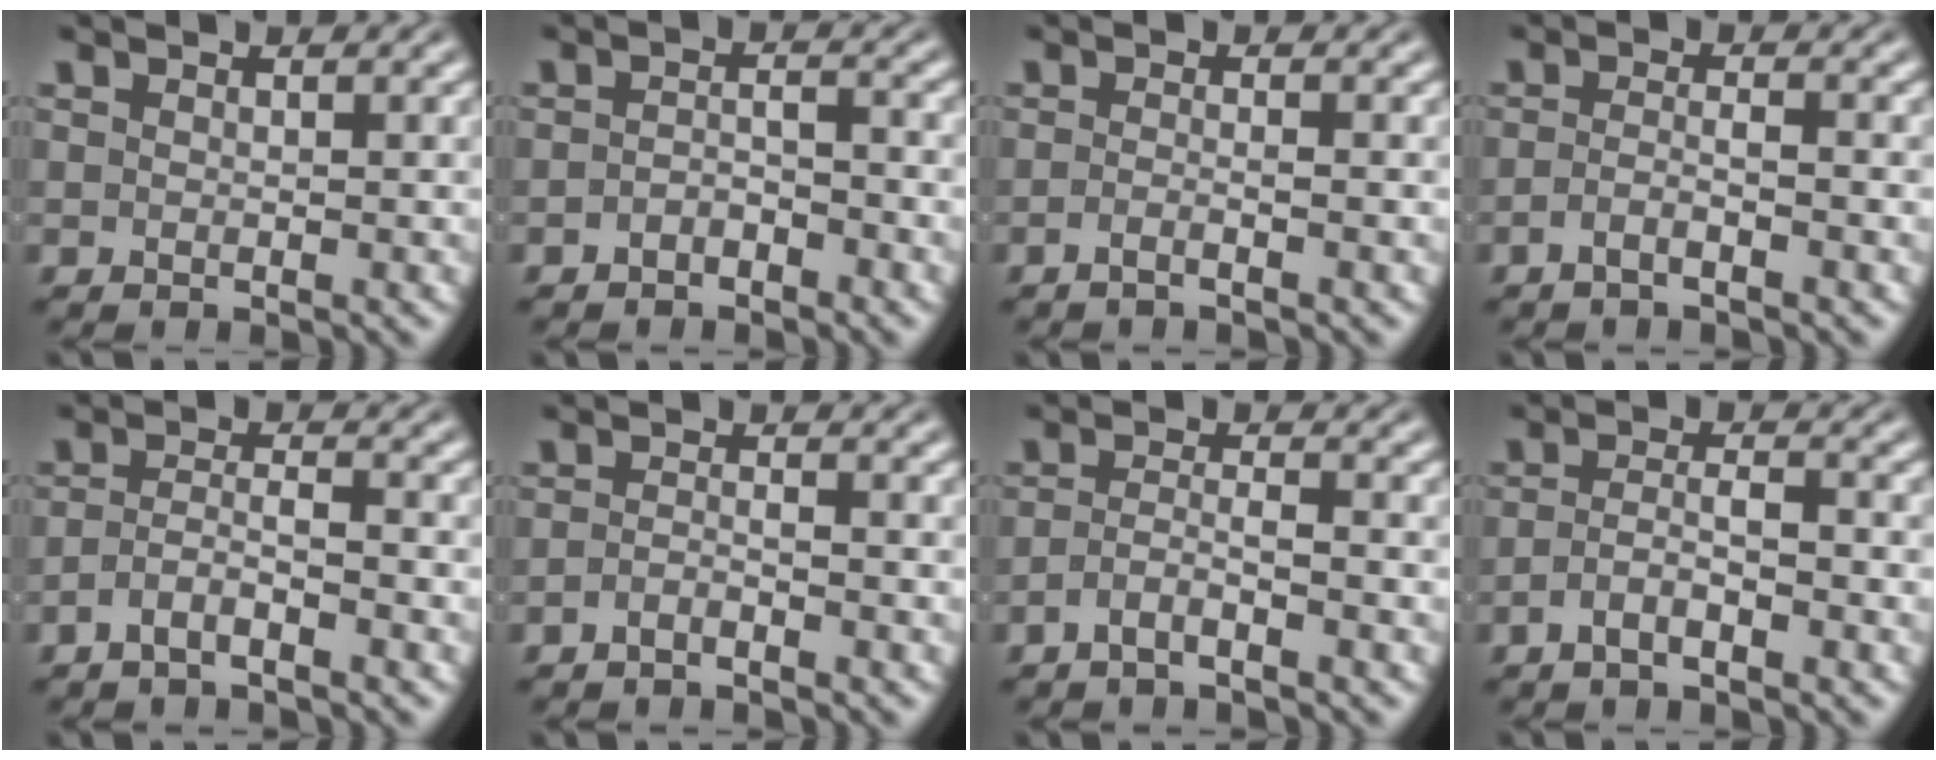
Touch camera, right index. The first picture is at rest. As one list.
[{"total": 2.0, "force": [-1.8, 0.4, 0.7], "torque": [0.000, -0.008, -0.029]}, {"total": 1.7, "force": [-1.3, -0.5, 0.9], "torque": [-0.017, -0.004, -0.026]}, {"total": 2.2, "force": [-1.8, -0.4, 1.2], "torque": [-0.022, -0.010, -0.029]}, {"total": 2.6, "force": [-2.2, 0.2, 1.4], "torque": [-0.020, -0.011, -0.035]}, {"total": 1.8, "force": [-1.7, -0.3, 0.5], "torque": [-0.006, -0.007, -0.029]}, {"total": 2.4, "force": [-2.1, -0.1, 1.3], "torque": [-0.020, -0.012, -0.033]}, {"total": 2.7, "force": [-2.0, 0.3, 1.8], "torque": [-0.026, -0.010, -0.032]}]